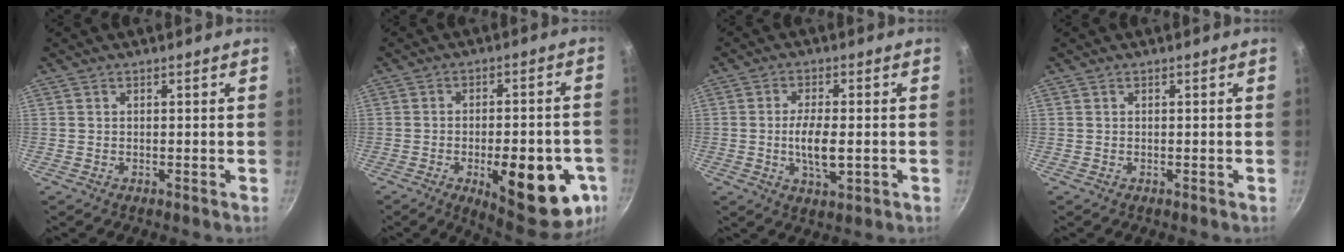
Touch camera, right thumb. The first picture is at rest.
{"total": 20.8, "force": [-7.1, 8.5, 17.6], "torque": [-0.191, 0.007, -0.084]}
{"total": 7.1, "force": [-0.9, 2.8, 6.4], "torque": [-0.114, 0.002, -0.017]}
{"total": 0.0}